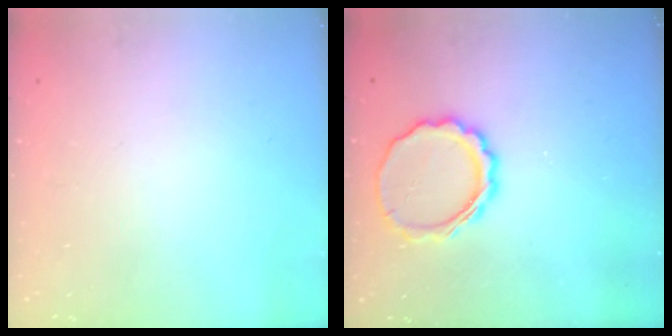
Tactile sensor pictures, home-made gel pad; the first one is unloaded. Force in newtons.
{"total": 10.3, "press": 10.1, "slide": 2.0}